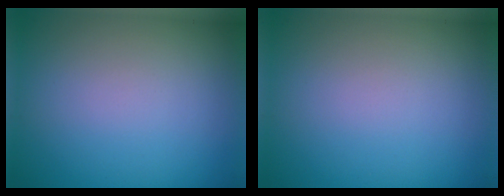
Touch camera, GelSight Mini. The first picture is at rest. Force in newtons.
{"total": 0.0}